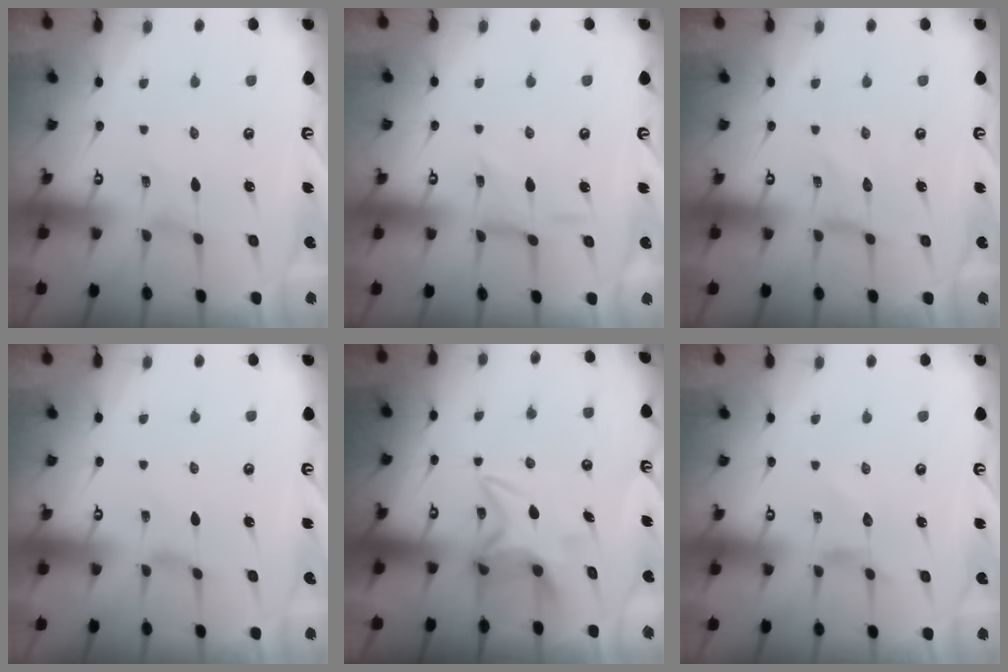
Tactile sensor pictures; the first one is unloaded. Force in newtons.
{"total": 1.7, "press": 1.7, "slide": 0.3}
{"total": 0.0}
{"total": 0.0}
{"total": 6.4, "press": 6.4, "slide": 0.7}
{"total": 2.3, "press": 2.3, "slide": 0.2}